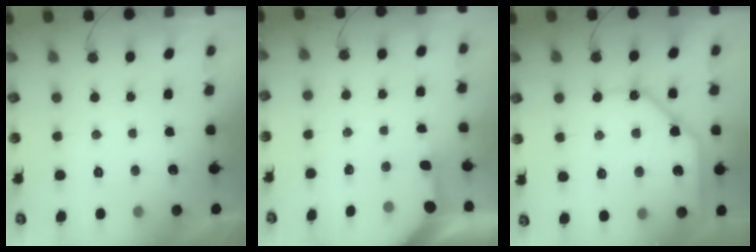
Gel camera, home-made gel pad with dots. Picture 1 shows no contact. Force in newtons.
{"total": 3.3, "press": 3.2, "slide": 0.5}
{"total": 14.1, "press": 14.0, "slide": 1.9}